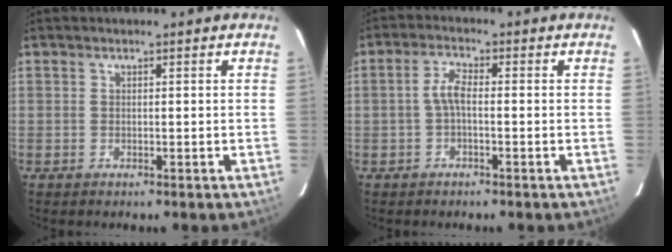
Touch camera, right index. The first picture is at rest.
{"total": 3.0, "force": [-0.7, 0.9, 2.8], "torque": [-0.061, 0.010, -0.015]}